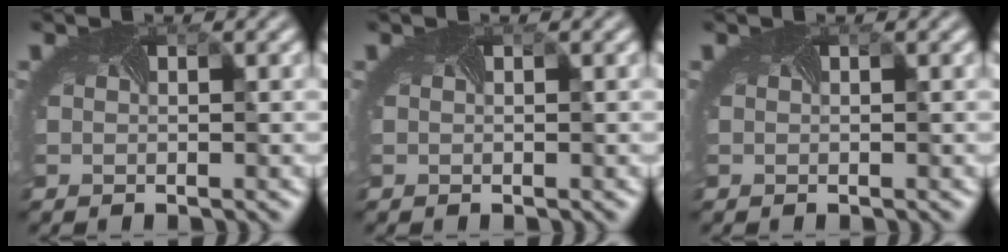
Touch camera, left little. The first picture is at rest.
{"total": 0.0}
{"total": 0.0}